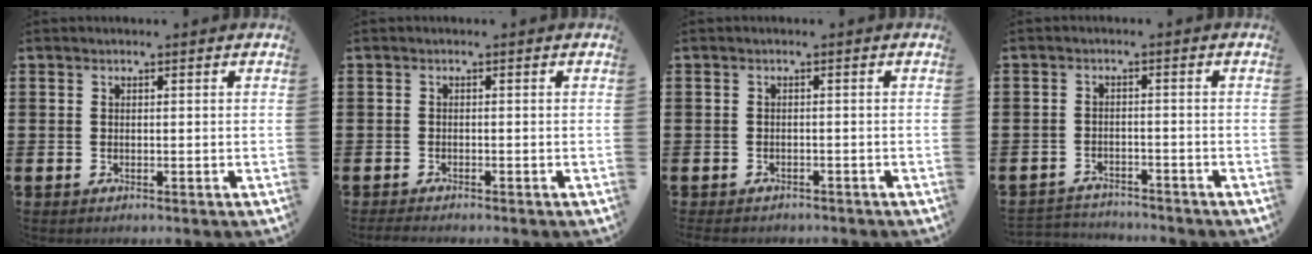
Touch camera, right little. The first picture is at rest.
{"total": 0.8, "force": [-0.7, 0.1, 0.4], "torque": [-0.009, -0.001, -0.014]}
{"total": 0.7, "force": [-0.7, 0.3, 0.1], "torque": [-0.006, 0.000, -0.015]}
{"total": 2.5, "force": [-2.4, 0.2, -0.3], "torque": [-0.003, 0.000, -0.054]}